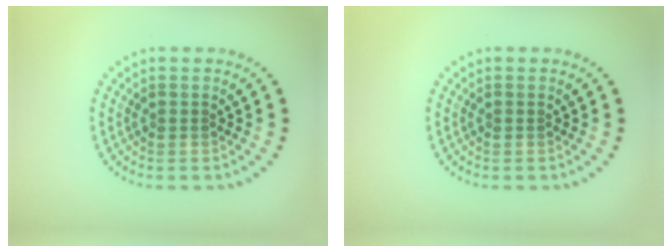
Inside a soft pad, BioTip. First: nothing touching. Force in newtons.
{"total": 0.0}